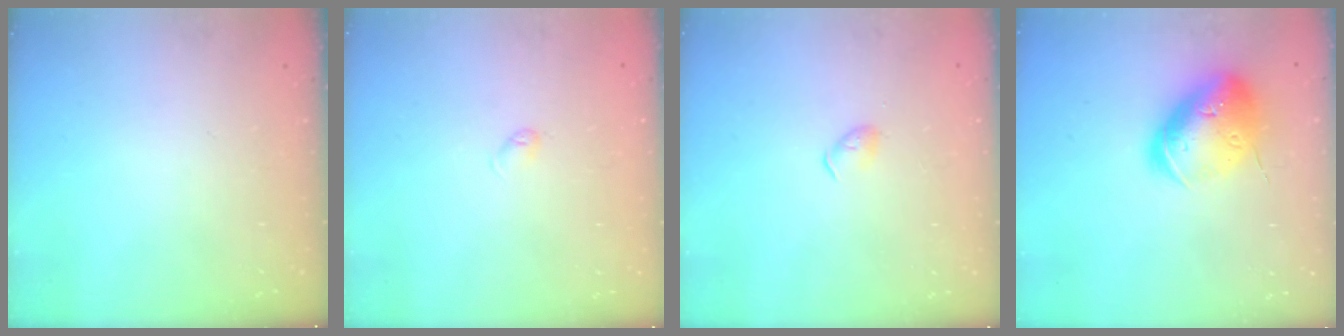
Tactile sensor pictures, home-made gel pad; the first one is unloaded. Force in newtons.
{"total": 3.0, "press": 2.9, "slide": 0.6}
{"total": 3.0, "press": 2.9, "slide": 0.6}
{"total": 20.1, "press": 19.9, "slide": 2.9}